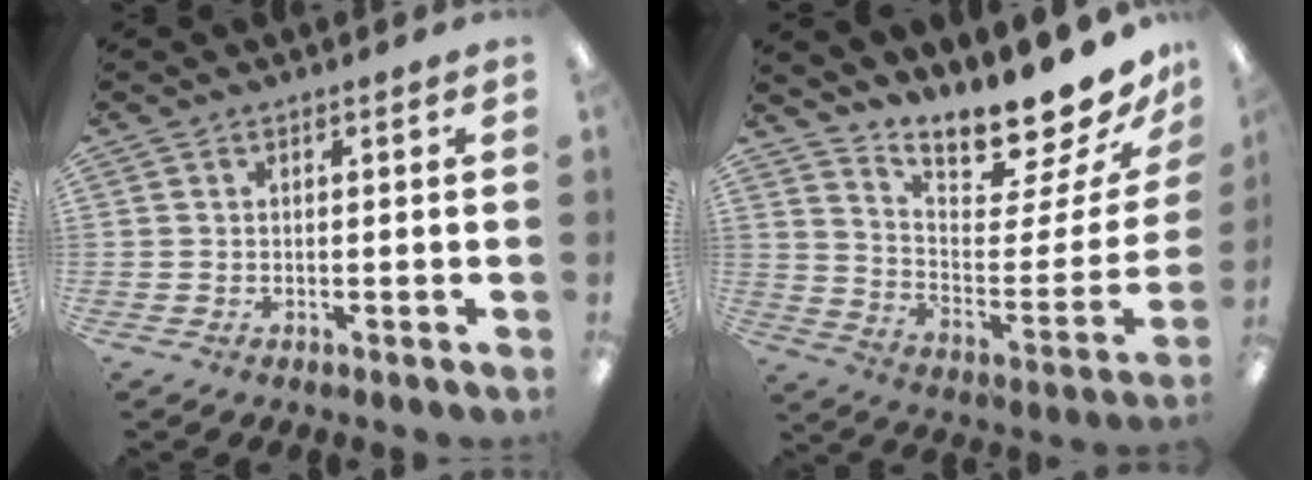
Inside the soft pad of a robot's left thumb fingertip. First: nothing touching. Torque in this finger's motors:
{"motor_torque": [0.33, 0.20, 0.81, -1.96, 0.07]}